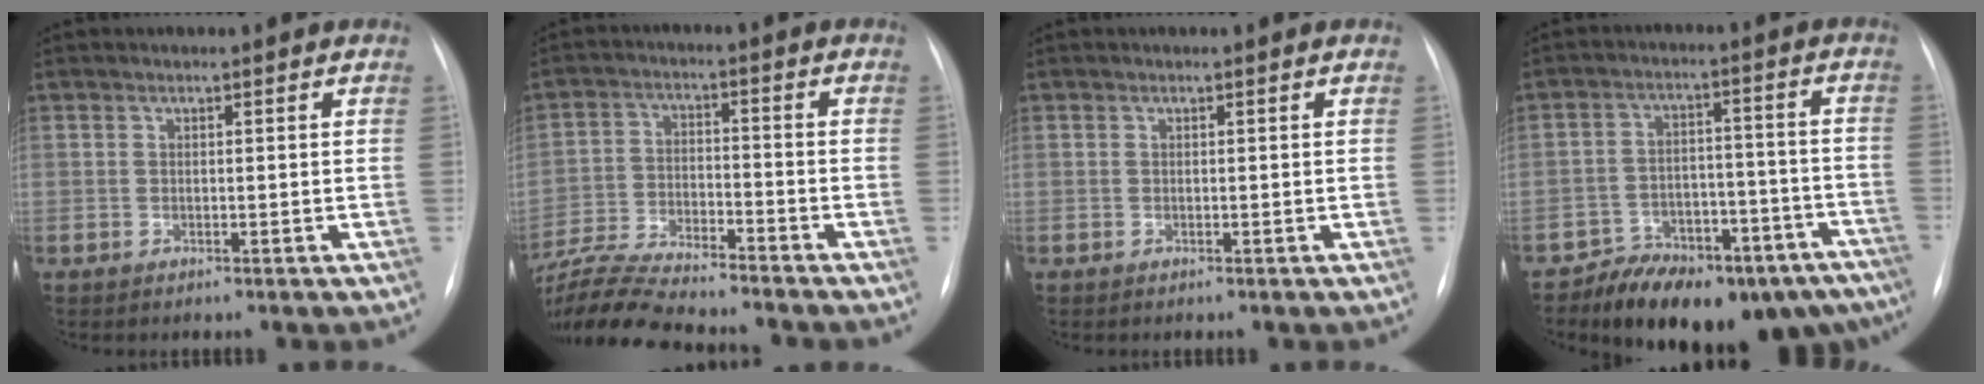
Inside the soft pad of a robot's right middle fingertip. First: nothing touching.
{"total": 16.1, "force": [-14.4, 1.6, 7.0], "torque": [-0.152, -0.019, -0.249]}
{"total": 0.0}
{"total": 17.7, "force": [-13.7, 7.6, 8.3], "torque": [-0.076, 0.043, -0.183]}